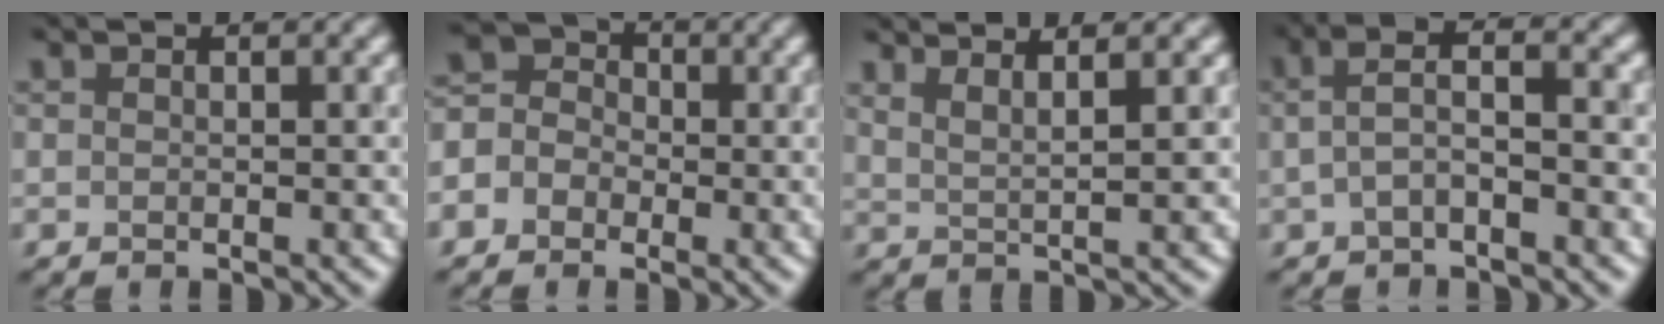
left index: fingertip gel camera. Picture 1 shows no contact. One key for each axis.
{"total": 3.6, "fx": -1.5, "fy": 3.2, "fz": 0.9, "tx": -0.006, "ty": 0.017, "tz": -0.030}
{"total": 3.1, "fx": 2.6, "fy": 0.3, "fz": 1.6, "tx": -0.024, "ty": 0.013, "tz": 0.044}
{"total": 2.3, "fx": -0.5, "fy": 0.6, "fz": 2.2, "tx": -0.048, "ty": 0.015, "tz": -0.003}